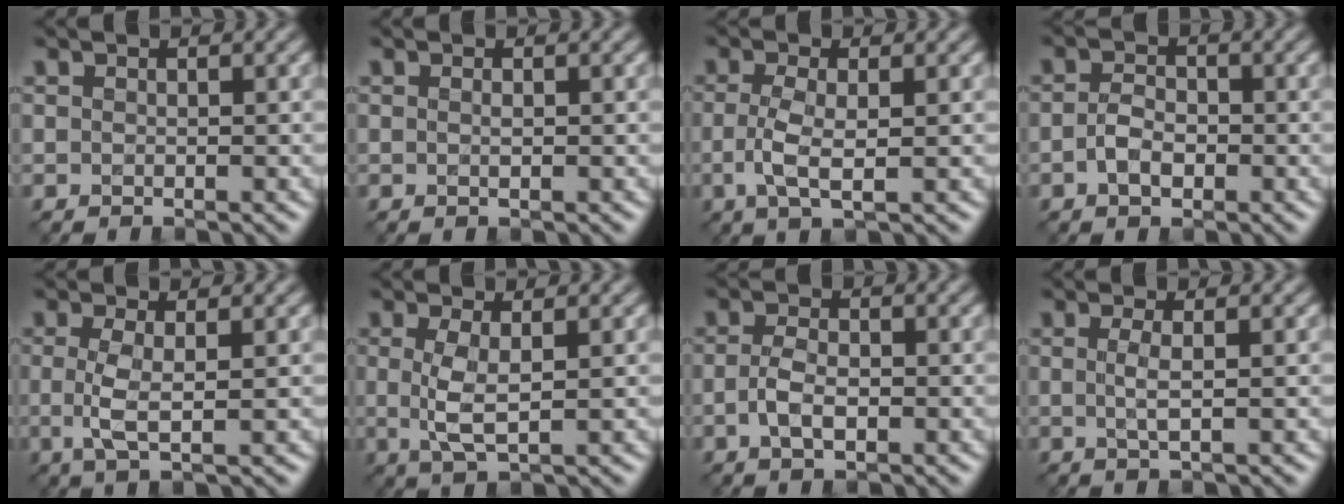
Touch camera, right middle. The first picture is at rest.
{"total": 0.6, "force": [0.0, 0.1, 0.5], "torque": [-0.011, 0.000, 0.001]}
{"total": 3.1, "force": [-0.3, 1.1, 2.9], "torque": [-0.066, -0.004, -0.007]}
{"total": 2.4, "force": [-0.7, 1.5, 1.7], "torque": [-0.036, 0.001, -0.016]}
{"total": 2.9, "force": [0.0, 0.7, 2.8], "torque": [-0.063, -0.002, 0.000]}
{"total": 3.1, "force": [0.2, 0.9, 3.0], "torque": [-0.067, -0.003, 0.006]}
{"total": 2.8, "force": [-0.7, 1.5, 2.2], "torque": [-0.047, -0.003, -0.014]}
{"total": 1.8, "force": [0.1, 0.4, 1.8], "torque": [-0.036, 0.002, 0.001]}